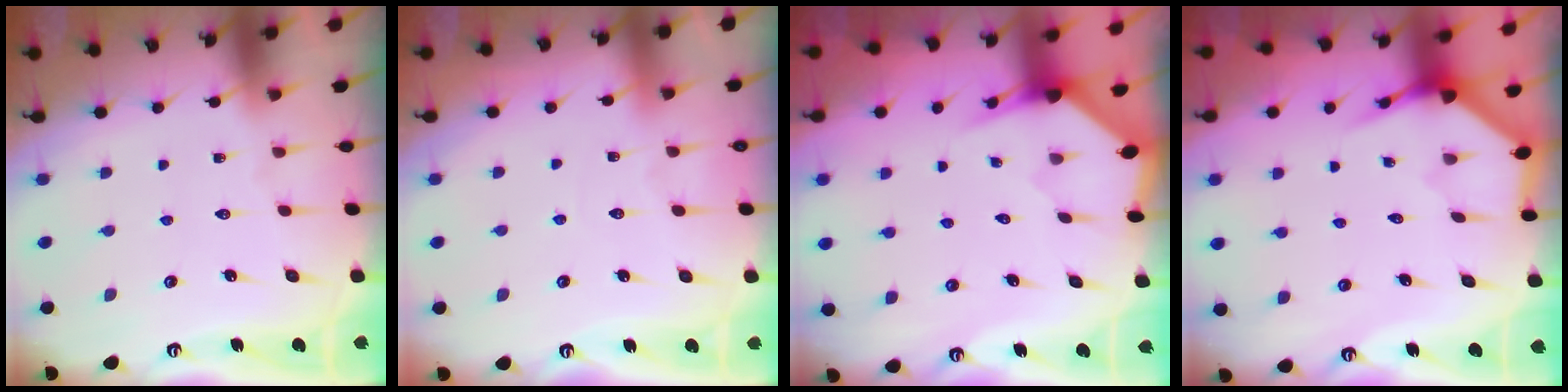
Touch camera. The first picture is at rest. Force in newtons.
{"total": 2.7, "press": 2.7, "slide": 0.3}
{"total": 2.7, "press": 2.7, "slide": 0.2}
{"total": 3.9, "press": 3.9, "slide": 0.3}